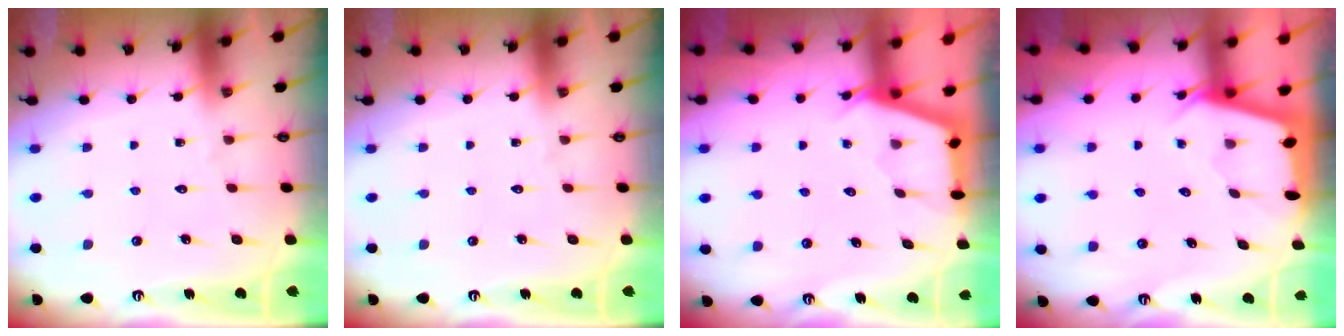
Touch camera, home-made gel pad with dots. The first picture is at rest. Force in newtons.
{"total": 0.0}
{"total": 2.9, "press": 2.9, "slide": 0.3}
{"total": 2.2, "press": 2.2, "slide": 0.3}